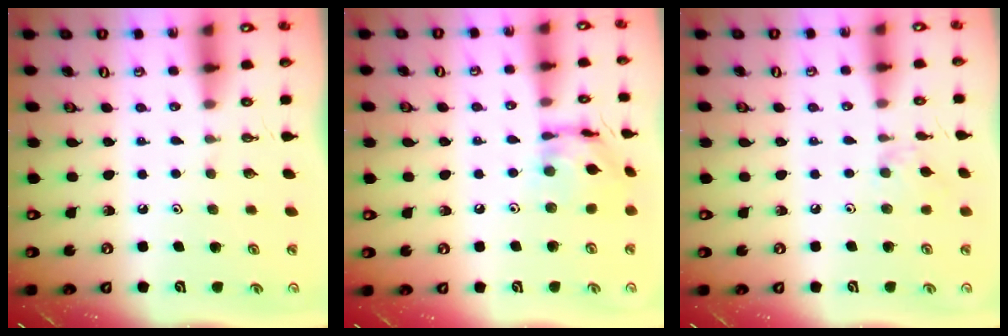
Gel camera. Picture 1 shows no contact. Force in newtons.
{"total": 13.1, "press": 13.0, "slide": 1.1}
{"total": 5.9, "press": 5.8, "slide": 0.8}